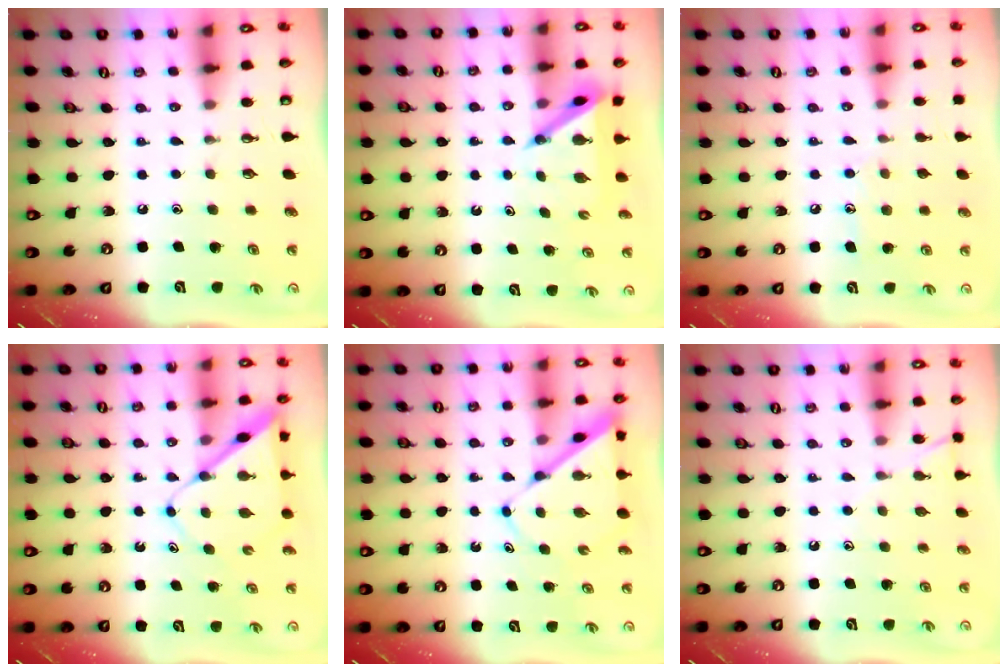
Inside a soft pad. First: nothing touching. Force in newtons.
{"total": 5.4, "press": 5.4, "slide": 0.3}
{"total": 7.0, "press": 7.0, "slide": 0.1}
{"total": 8.0, "press": 8.0, "slide": 0.7}
{"total": 7.5, "press": 7.4, "slide": 0.5}
{"total": 5.4, "press": 5.3, "slide": 0.6}